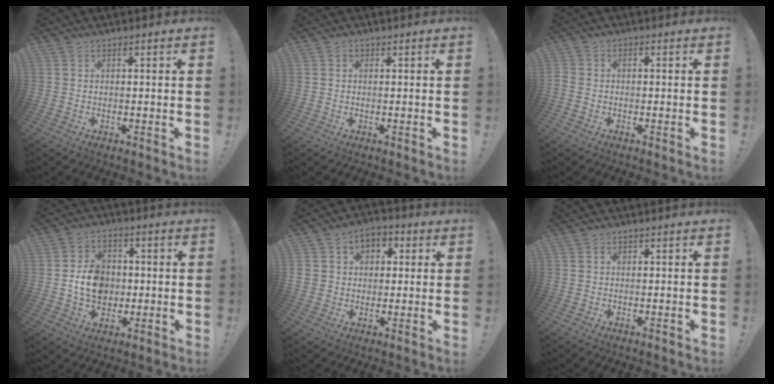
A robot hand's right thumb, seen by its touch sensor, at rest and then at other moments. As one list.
[{"total": 0.6, "force": [0.1, 0.6, 0.1], "torque": [-0.001, 0.003, 0.001]}, {"total": 1.7, "force": [-1.0, 1.0, 0.8], "torque": [-0.018, 0.008, -0.017]}, {"total": 9.9, "force": [-0.5, 8.1, 5.7], "torque": [-0.081, 0.010, -0.006]}, {"total": 6.8, "force": [1.4, 6.2, 2.5], "torque": [-0.032, 0.000, 0.030]}, {"total": 0.0}]